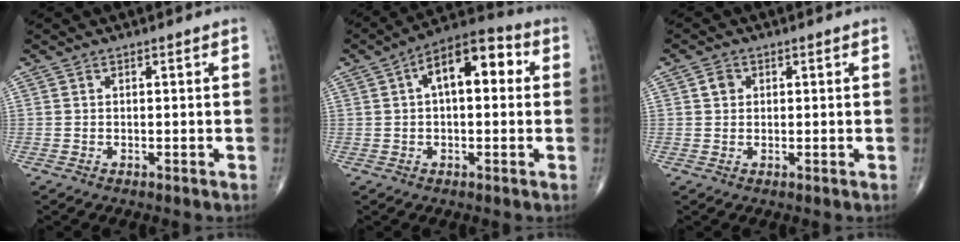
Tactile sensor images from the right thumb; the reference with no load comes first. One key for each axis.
{"total": 11.9, "fx": 2.7, "fy": 5.9, "fz": 10.0, "tx": -0.140, "ty": 0.035, "tz": 0.031}
{"total": 2.0, "fx": 0.5, "fy": 1.7, "fz": 0.9, "tx": -0.008, "ty": 0.000, "tz": 0.006}